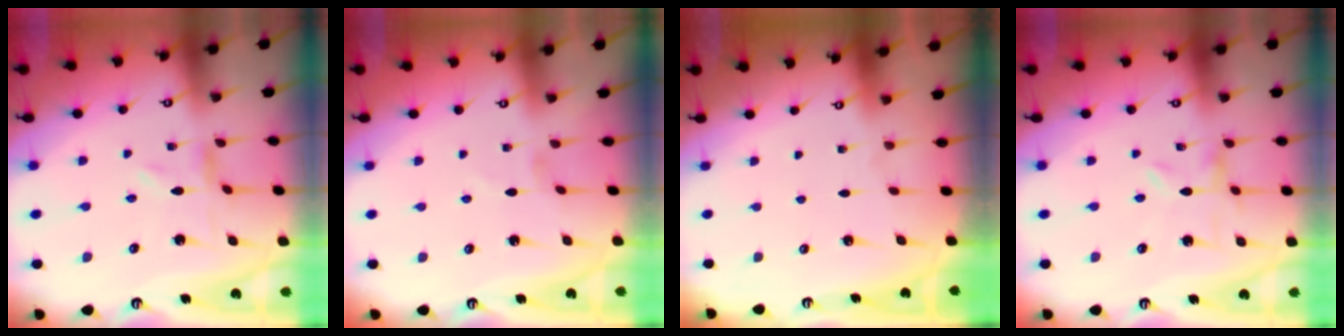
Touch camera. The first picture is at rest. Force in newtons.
{"total": 0.8, "press": 0.8, "slide": 0.1}
{"total": 0.0}
{"total": 0.0}